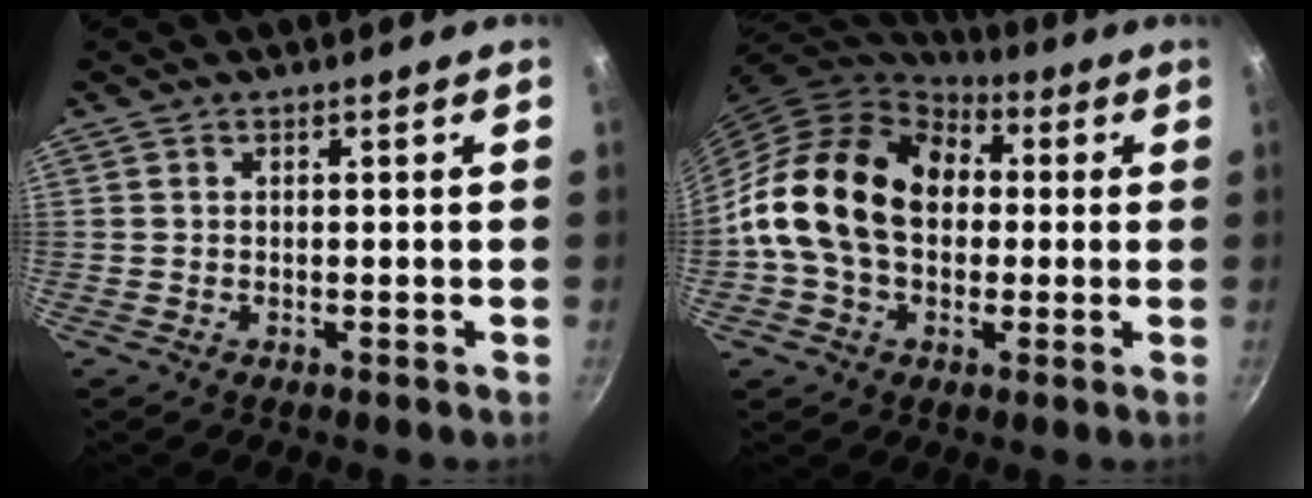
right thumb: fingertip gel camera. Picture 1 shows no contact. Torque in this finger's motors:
{"motor_torque": [2.30, 2.47, 1.42, -1.35, 0.24]}